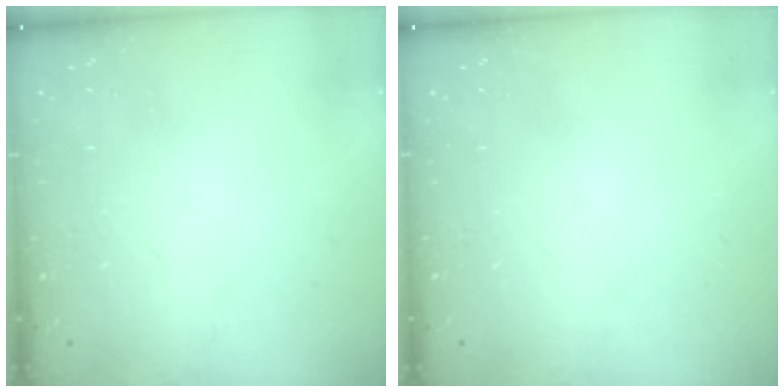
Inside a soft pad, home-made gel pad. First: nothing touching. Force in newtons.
{"total": 0.0}